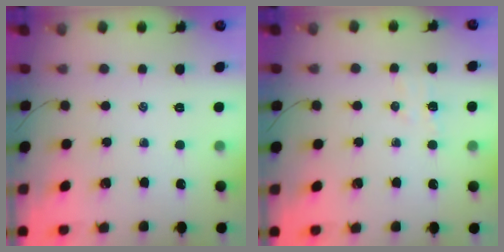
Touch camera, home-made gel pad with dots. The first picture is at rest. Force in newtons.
{"total": 4.8, "press": 4.6, "slide": 1.1}